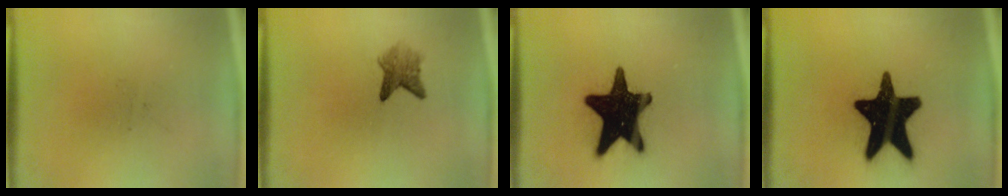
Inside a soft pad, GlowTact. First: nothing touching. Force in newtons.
{"total": 2.9}
{"total": 19.3}
{"total": 19.7}